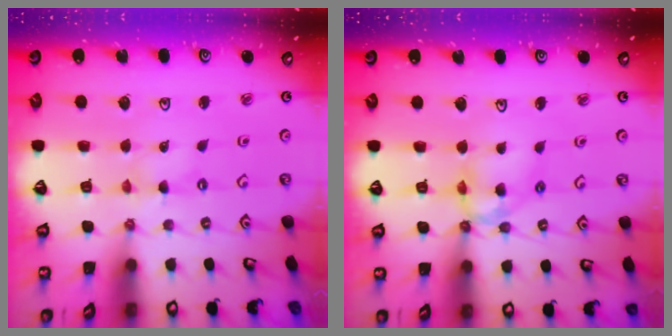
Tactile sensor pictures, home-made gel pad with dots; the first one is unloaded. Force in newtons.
{"total": 12.4, "press": 12.4, "slide": 1.1}